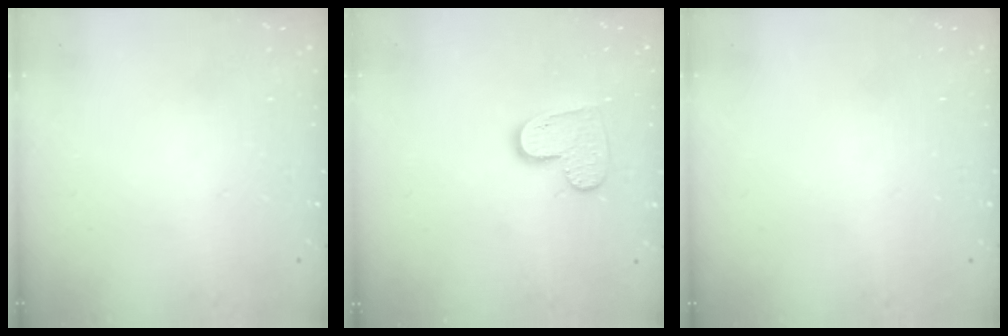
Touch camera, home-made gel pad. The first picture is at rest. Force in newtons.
{"total": 9.0, "press": 9.0, "slide": 0.7}
{"total": 0.0}